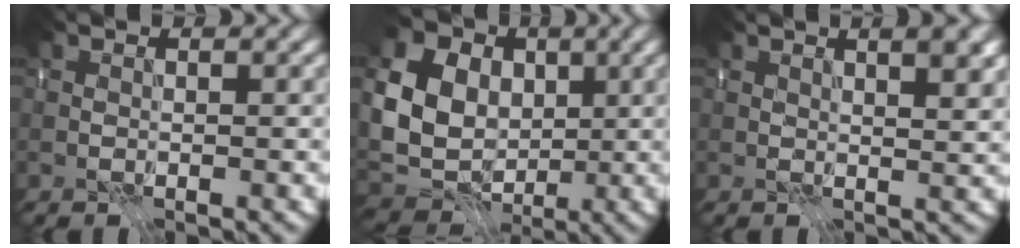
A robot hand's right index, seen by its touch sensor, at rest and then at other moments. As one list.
[{"total": 14.1, "force": [2.8, 11.6, 7.4], "torque": [-0.179, 0.022, 0.041]}, {"total": 4.8, "force": [2.5, 1.7, 3.7], "torque": [-0.035, 0.017, 0.021]}]